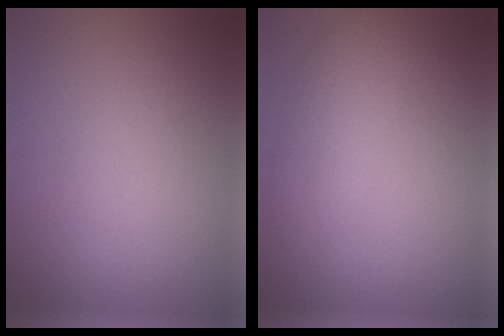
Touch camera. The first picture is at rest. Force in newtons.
{"total": 3.3, "press": 3.3, "slide": 0.1}